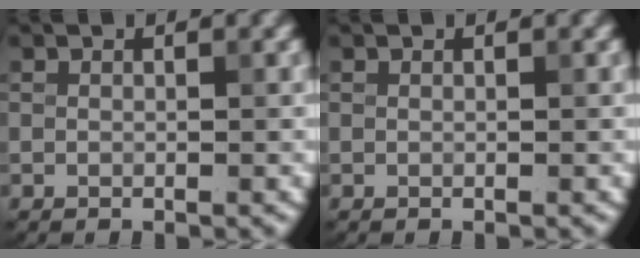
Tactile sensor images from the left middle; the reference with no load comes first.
{"total": 0.0}